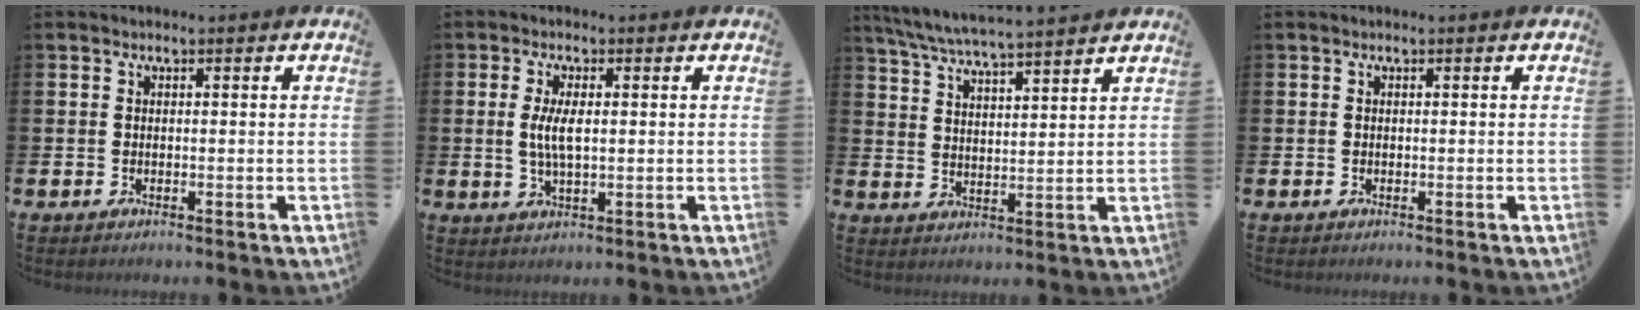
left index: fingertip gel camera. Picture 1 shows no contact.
{"total": 4.1, "force": [0.7, 1.5, 3.8], "torque": [-0.070, 0.004, 0.008]}
{"total": 6.3, "force": [6.1, 0.0, 1.8], "torque": [-0.055, -0.034, 0.107]}
{"total": 0.0}